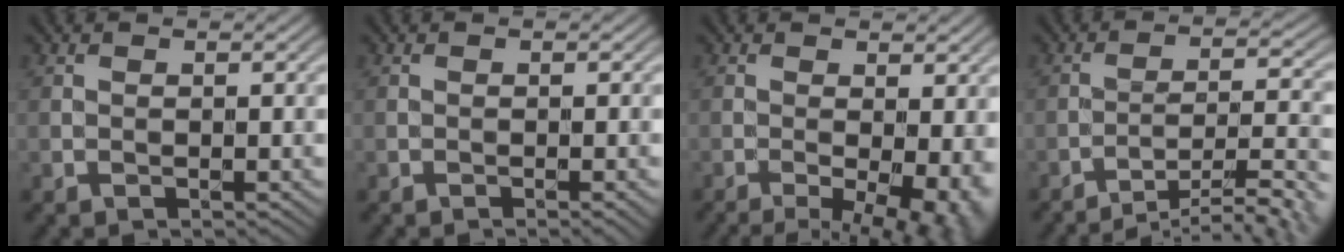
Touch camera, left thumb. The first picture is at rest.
{"total": 0.6, "force": [-0.3, -0.2, 0.5], "torque": [-0.012, -0.002, -0.006]}
{"total": 9.2, "force": [-2.8, 3.2, 8.2], "torque": [-0.117, -0.007, -0.033]}
{"total": 12.4, "force": [-10.1, 2.1, 6.9], "torque": [-0.109, 0.007, -0.133]}